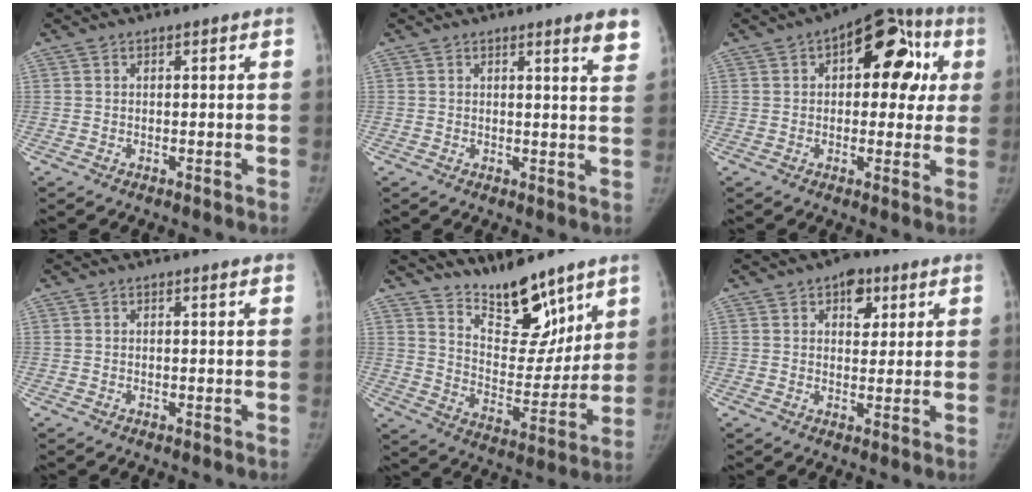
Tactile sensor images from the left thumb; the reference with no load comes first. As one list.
[{"total": 5.1, "force": [3.6, 0.4, 3.5], "torque": [-0.032, -0.019, 0.037]}, {"total": 16.3, "force": [4.5, 9.2, 12.7], "torque": [-0.096, 0.026, 0.048]}, {"total": 0.7, "force": [0.5, 0.1, 0.4], "torque": [-0.004, 0.001, 0.005]}, {"total": 15.4, "force": [11.7, 6.5, 7.6], "torque": [-0.059, -0.088, 0.202]}, {"total": 5.9, "force": [2.9, 3.9, 3.3], "torque": [-0.010, -0.006, 0.036]}]